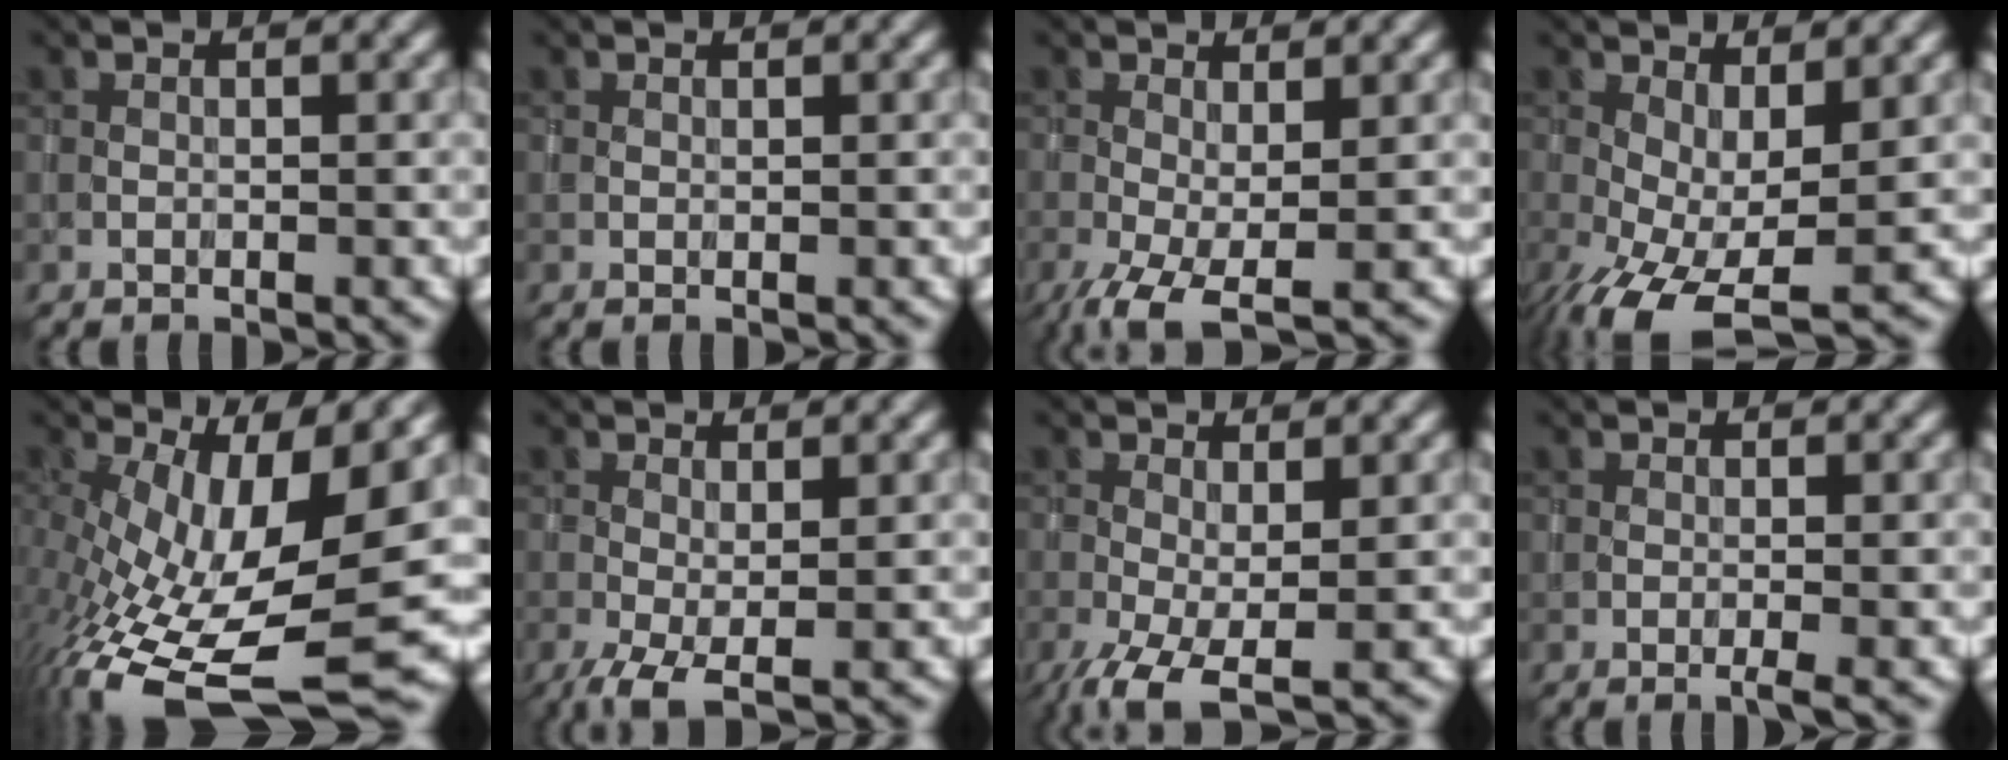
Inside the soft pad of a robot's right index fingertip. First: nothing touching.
{"total": 0.0}
{"total": 4.4, "force": [-1.8, 1.4, 3.7], "torque": [-0.084, -0.011, -0.036]}
{"total": 7.5, "force": [-1.5, 3.3, 6.5], "torque": [-0.132, -0.011, -0.022]}
{"total": 14.0, "force": [-2.8, 5.4, 12.6], "torque": [-0.232, -0.026, -0.040]}
{"total": 3.1, "force": [-1.1, 0.9, 2.7], "torque": [-0.063, -0.008, -0.023]}
{"total": 4.8, "force": [-2.1, 1.5, 4.0], "torque": [-0.091, -0.014, -0.040]}
{"total": 1.2, "force": [-0.4, 0.2, 1.2], "torque": [-0.016, -0.001, -0.009]}